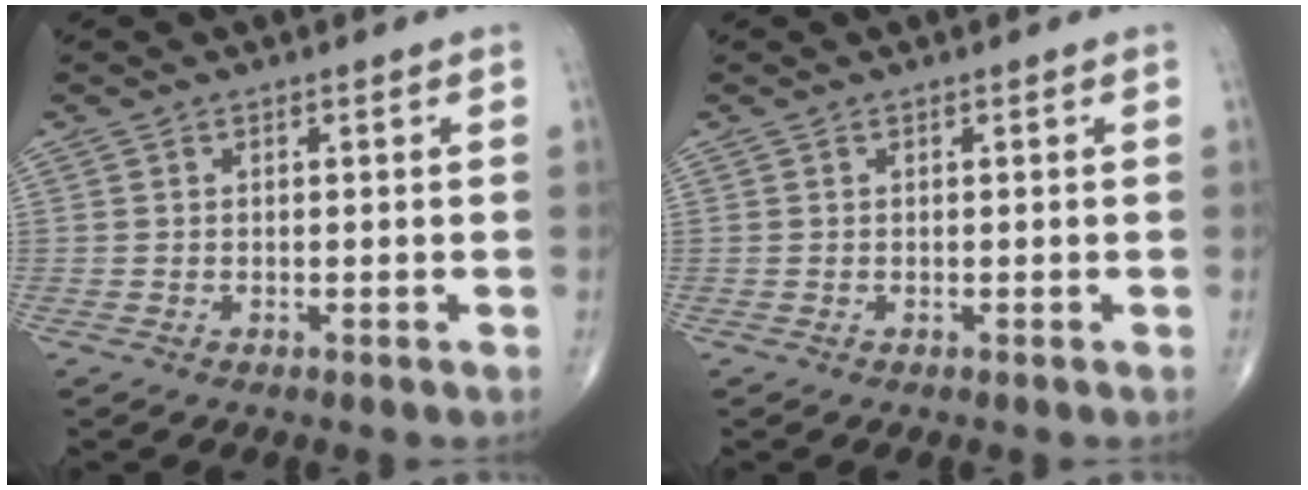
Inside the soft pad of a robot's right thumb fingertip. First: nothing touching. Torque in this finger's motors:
{"motor_torque": [0.00, 0.00, 0.00, 0.00, 0.01]}